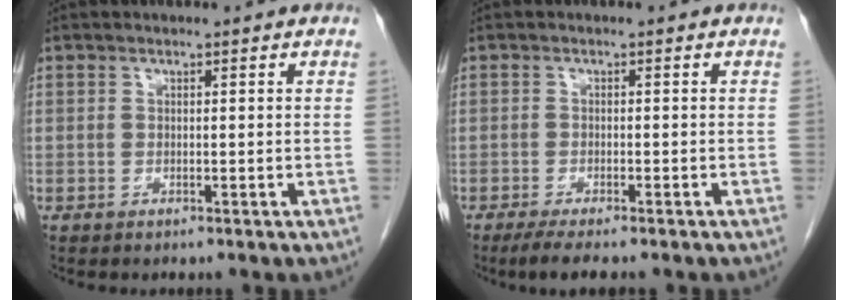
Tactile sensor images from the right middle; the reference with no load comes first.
{"total": 4.3, "force": [-3.3, 0.4, 2.7], "torque": [-0.046, -0.011, -0.050]}